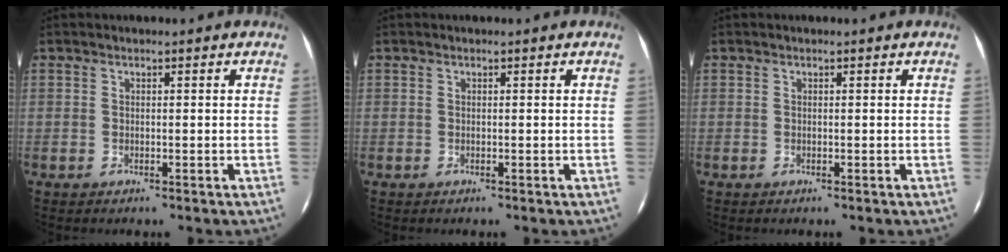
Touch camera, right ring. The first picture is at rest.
{"total": 0.0}
{"total": 0.0}